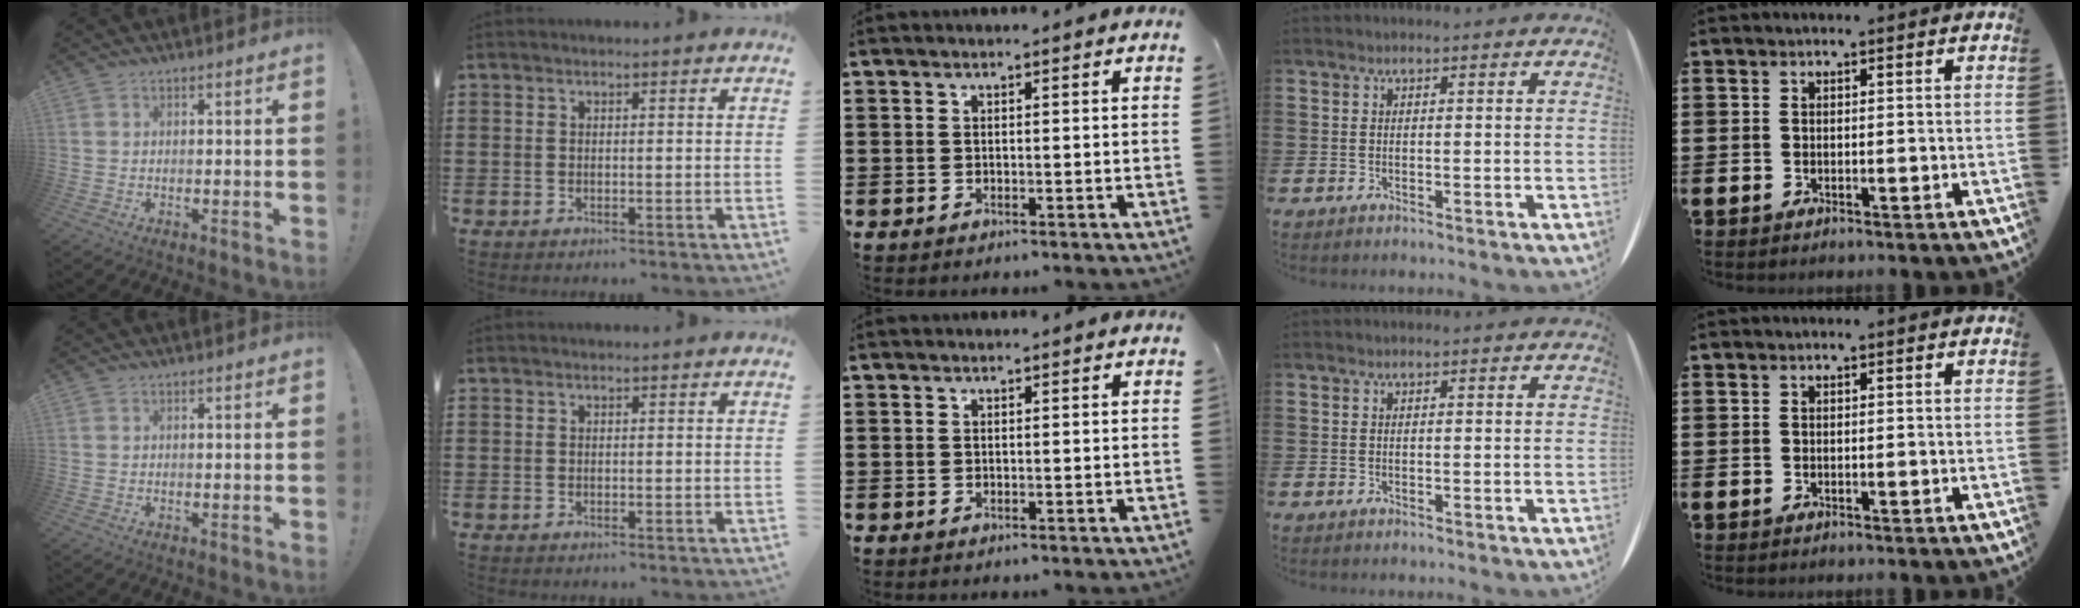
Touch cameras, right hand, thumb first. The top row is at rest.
{}